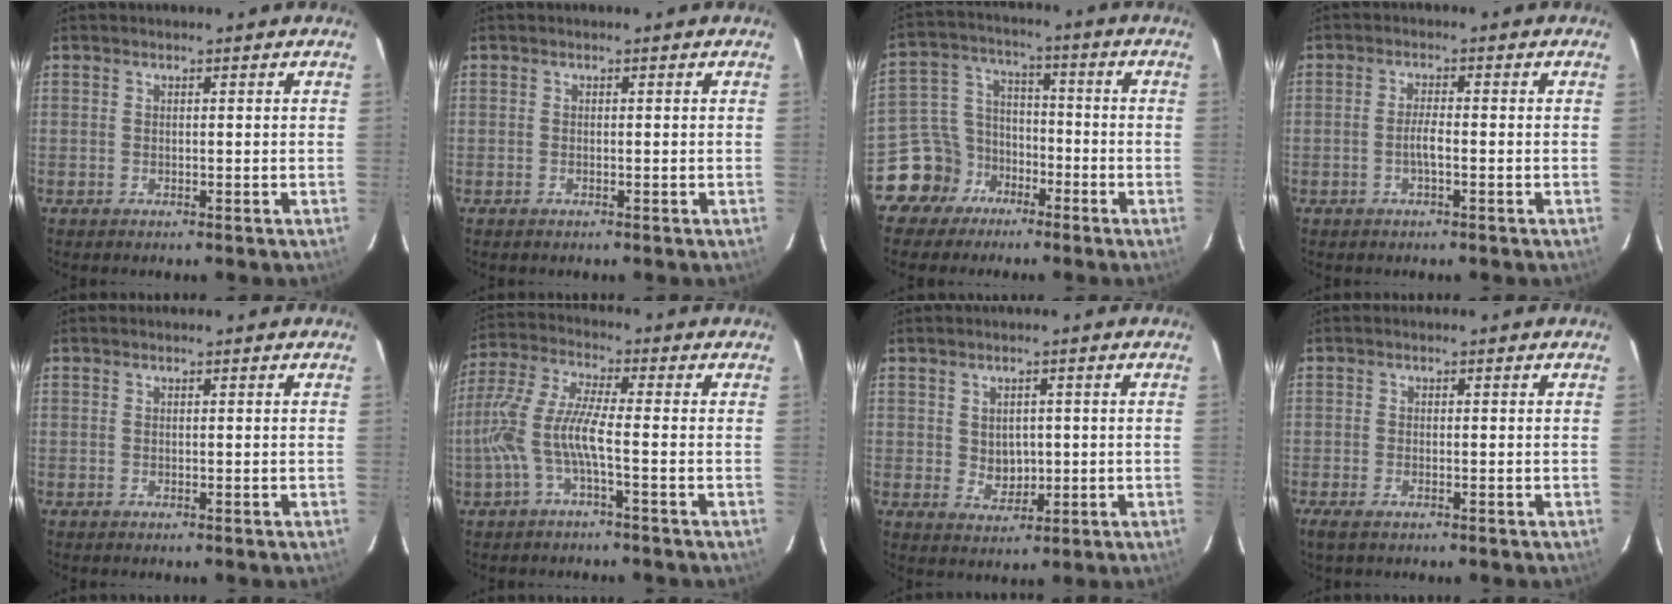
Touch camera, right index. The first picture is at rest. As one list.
[{"total": 0.0}, {"total": 9.9, "force": [-6.2, 7.6, 1.1], "torque": [-0.041, 0.041, -0.112]}, {"total": 2.5, "force": [-0.9, 0.4, 2.3], "torque": [-0.046, 0.002, -0.018]}, {"total": 0.0}, {"total": 9.3, "force": [-3.2, 0.9, 8.7], "torque": [-0.196, 0.000, -0.060]}, {"total": 4.2, "force": [0.2, 3.5, 2.2], "torque": [-0.037, 0.001, 0.012]}, {"total": 2.9, "force": [-1.9, 1.0, 1.9], "torque": [-0.047, -0.006, -0.037]}]